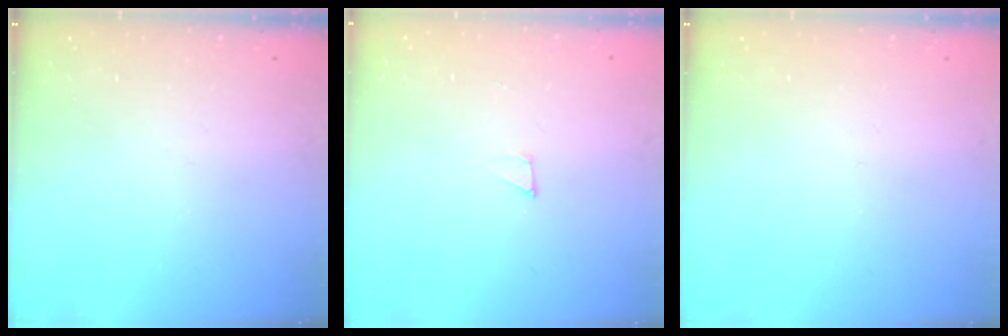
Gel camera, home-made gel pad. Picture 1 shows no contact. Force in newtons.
{"total": 3.2, "press": 3.2, "slide": 0.2}
{"total": 0.0}